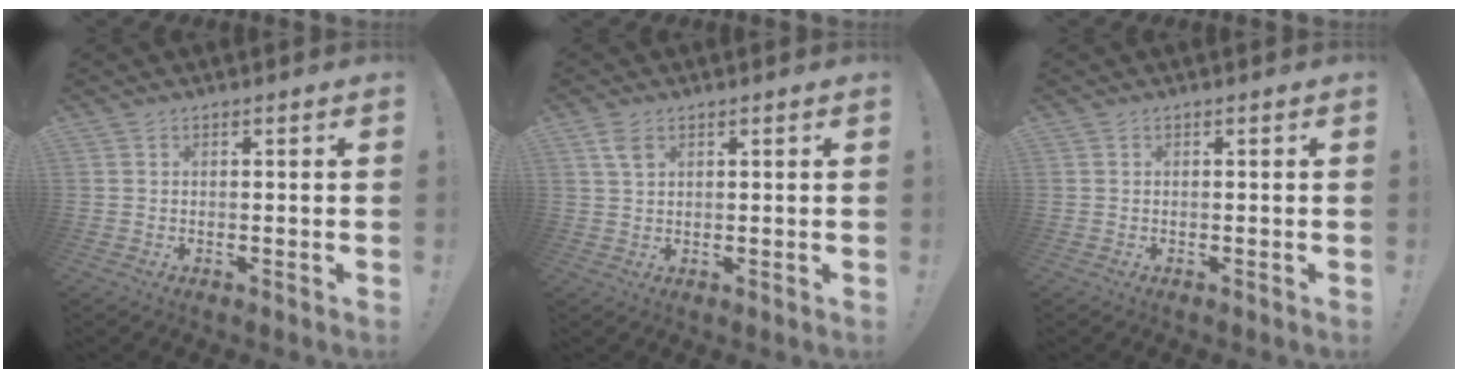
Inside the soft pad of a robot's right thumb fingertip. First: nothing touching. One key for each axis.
{"total": 3.8, "fx": 2.1, "fy": 2.0, "fz": 2.5, "tx": -0.037, "ty": -0.005, "tz": 0.036}
{"total": 0.0}